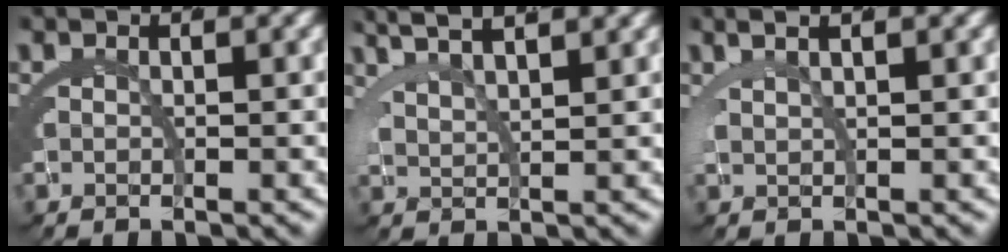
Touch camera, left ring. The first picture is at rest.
{"total": 4.9, "force": [4.5, -0.1, 2.0], "torque": [-0.034, 0.017, 0.074]}
{"total": 2.4, "force": [2.0, -0.3, 1.3], "torque": [-0.016, 0.016, 0.033]}